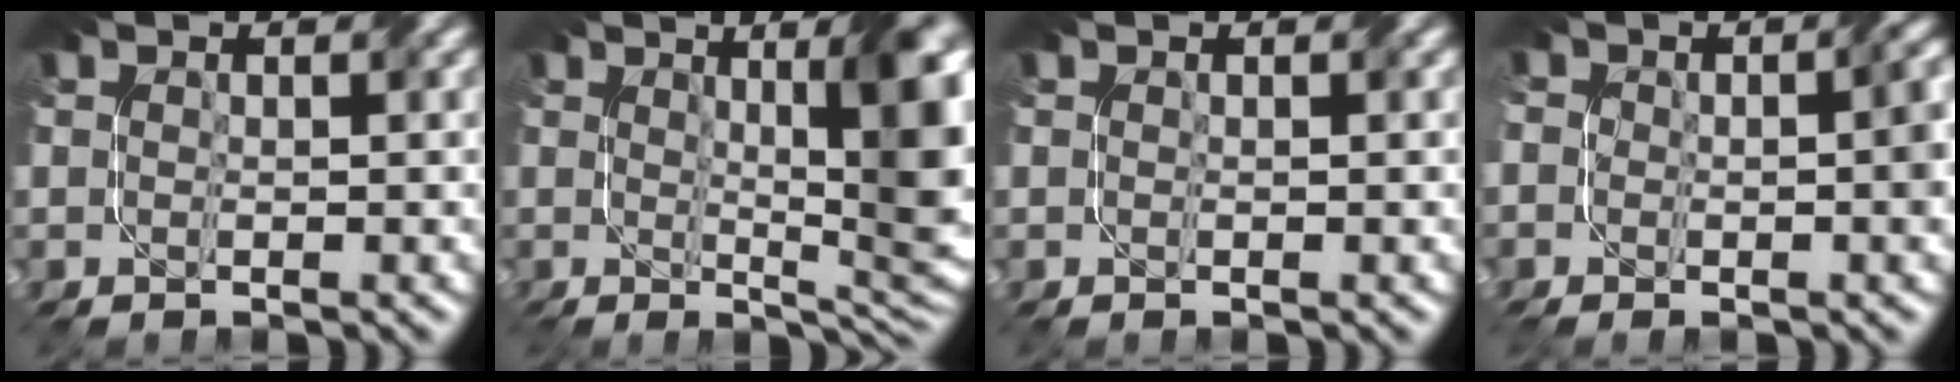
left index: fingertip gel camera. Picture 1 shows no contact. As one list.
[{"total": 11.4, "force": [1.9, 3.1, 10.8], "torque": [-0.113, 0.004, 0.026]}, {"total": 0.0}, {"total": 5.0, "force": [-0.6, 2.4, 4.4], "torque": [-0.054, -0.010, -0.008]}]